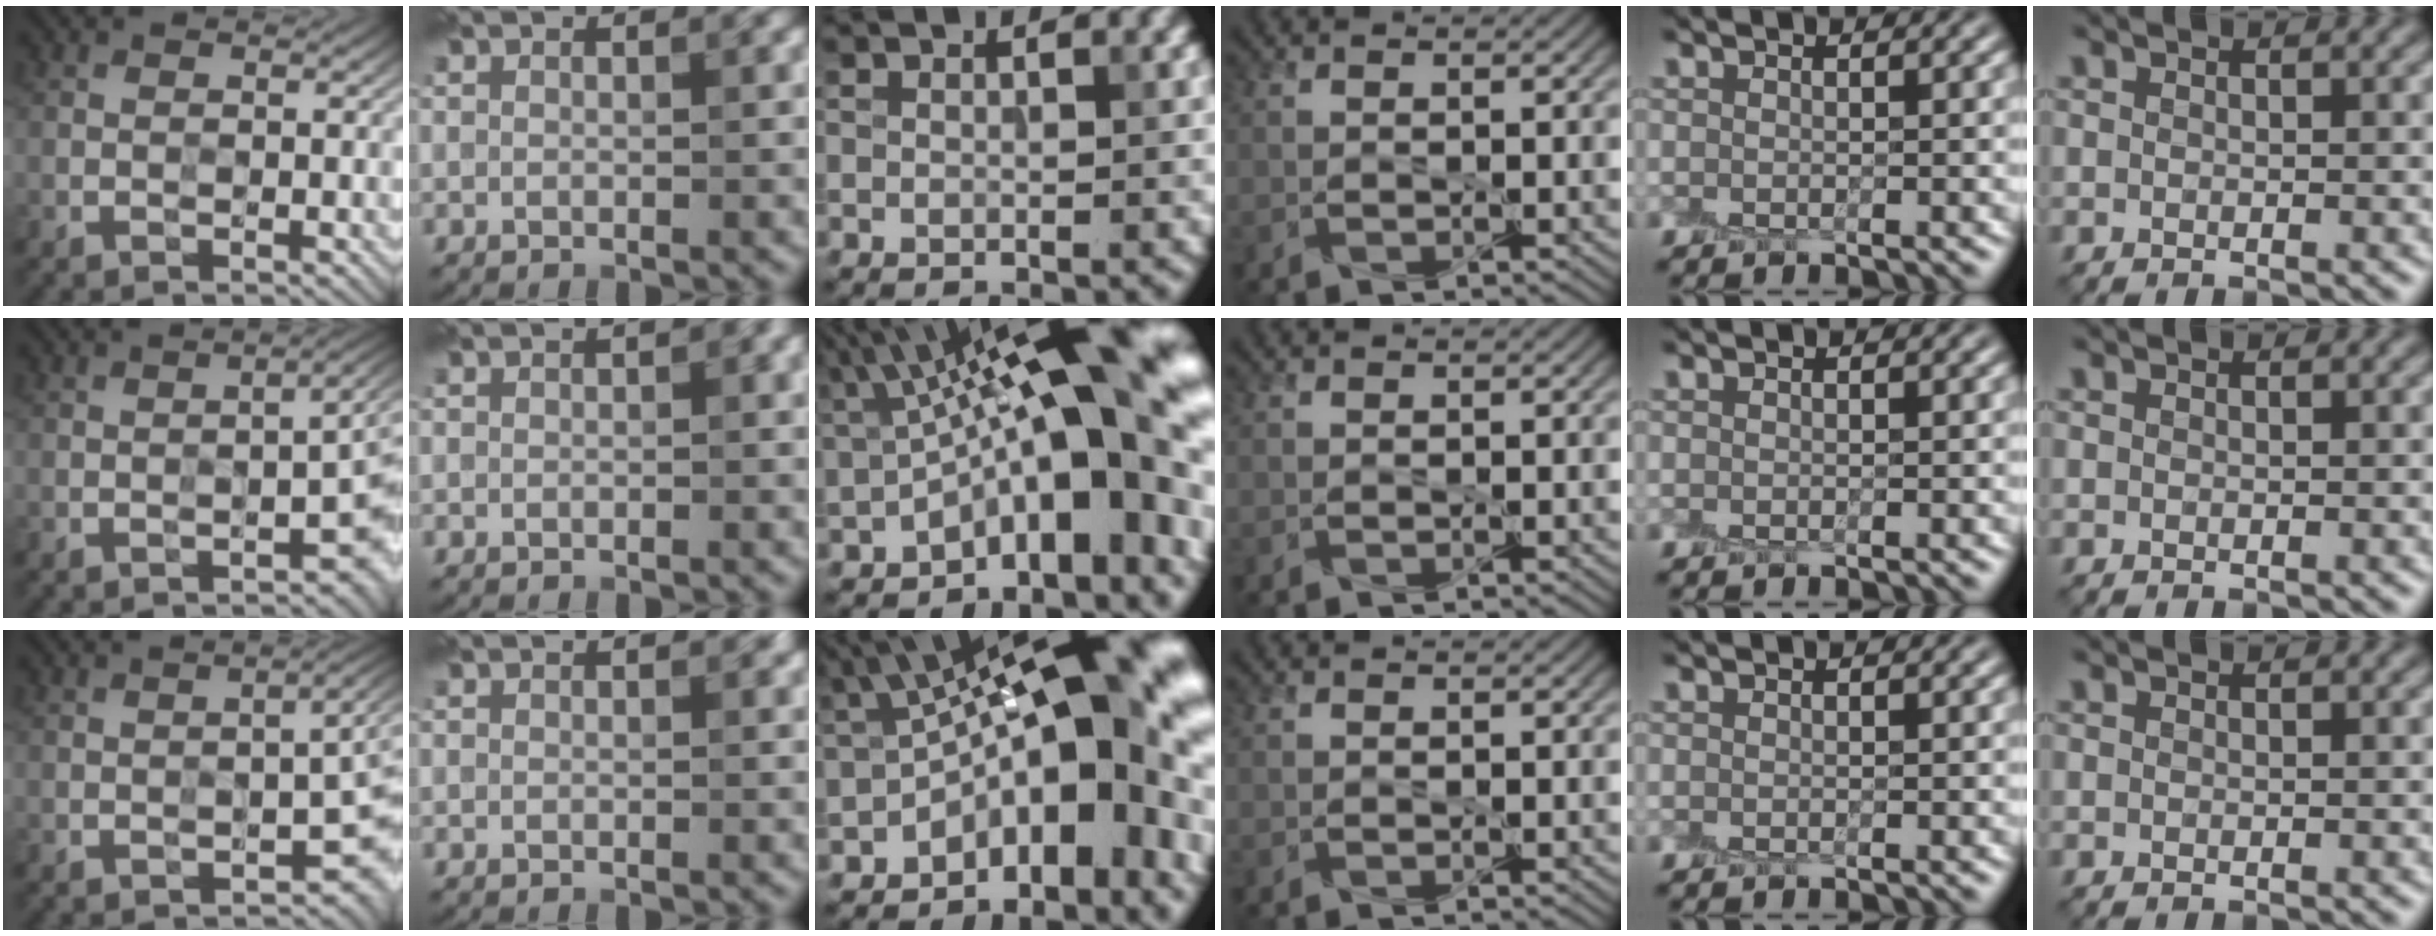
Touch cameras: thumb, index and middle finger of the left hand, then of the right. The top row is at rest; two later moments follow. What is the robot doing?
{"motion": "peel", "object": "aluminum foil"}